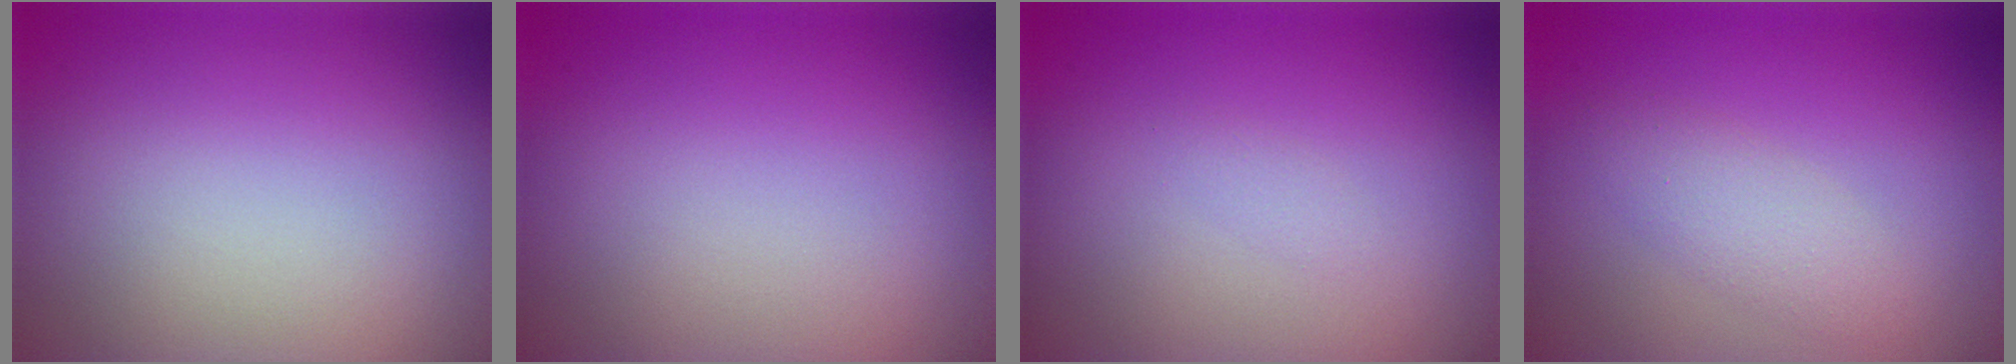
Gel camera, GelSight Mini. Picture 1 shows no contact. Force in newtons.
{"total": 0.0}
{"total": 0.7, "press": 0.7, "slide": 0.1}
{"total": 2.2, "press": 2.2, "slide": 0.2}